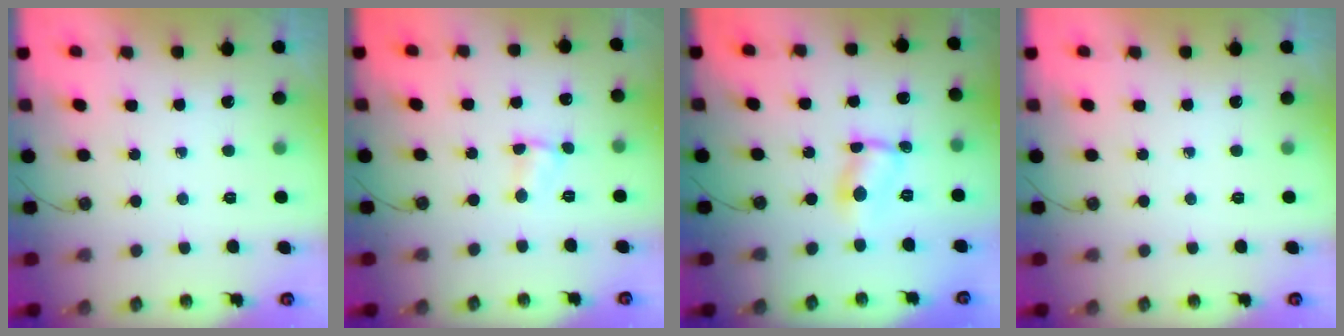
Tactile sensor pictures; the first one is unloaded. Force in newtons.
{"total": 1.9, "press": 1.9, "slide": 0.3}
{"total": 3.3, "press": 3.3, "slide": 0.1}
{"total": 0.0}